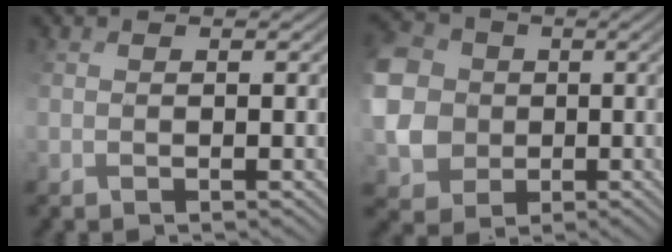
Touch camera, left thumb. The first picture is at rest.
{"total": 12.8, "force": [1.8, 11.7, 4.9], "torque": [-0.191, -0.006, 0.020]}